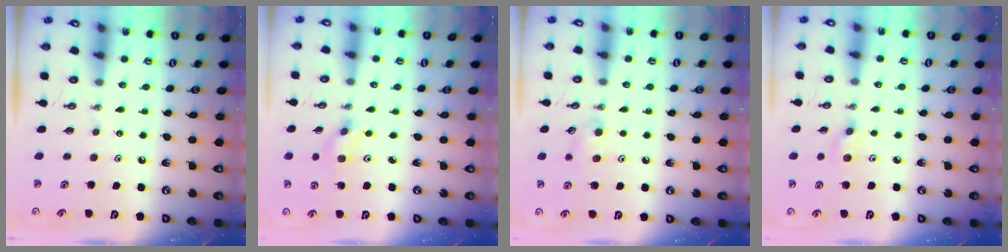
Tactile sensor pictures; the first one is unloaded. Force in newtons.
{"total": 2.6, "press": 2.4, "slide": 0.8}
{"total": 6.2, "press": 6.0, "slide": 1.4}
{"total": 5.6, "press": 5.3, "slide": 1.9}